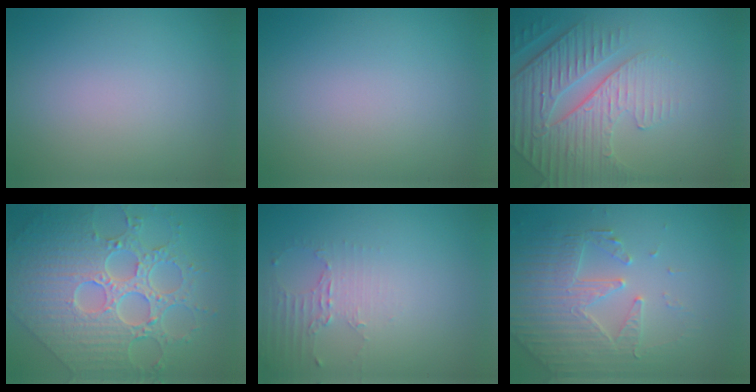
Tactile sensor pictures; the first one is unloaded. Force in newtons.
{"total": 0.0}
{"total": 5.1, "press": 4.7, "slide": 1.9}
{"total": 9.4, "press": 7.1, "slide": 6.3}
{"total": 2.0, "press": 1.5, "slide": 1.4}
{"total": 4.4, "press": 4.2, "slide": 1.3}